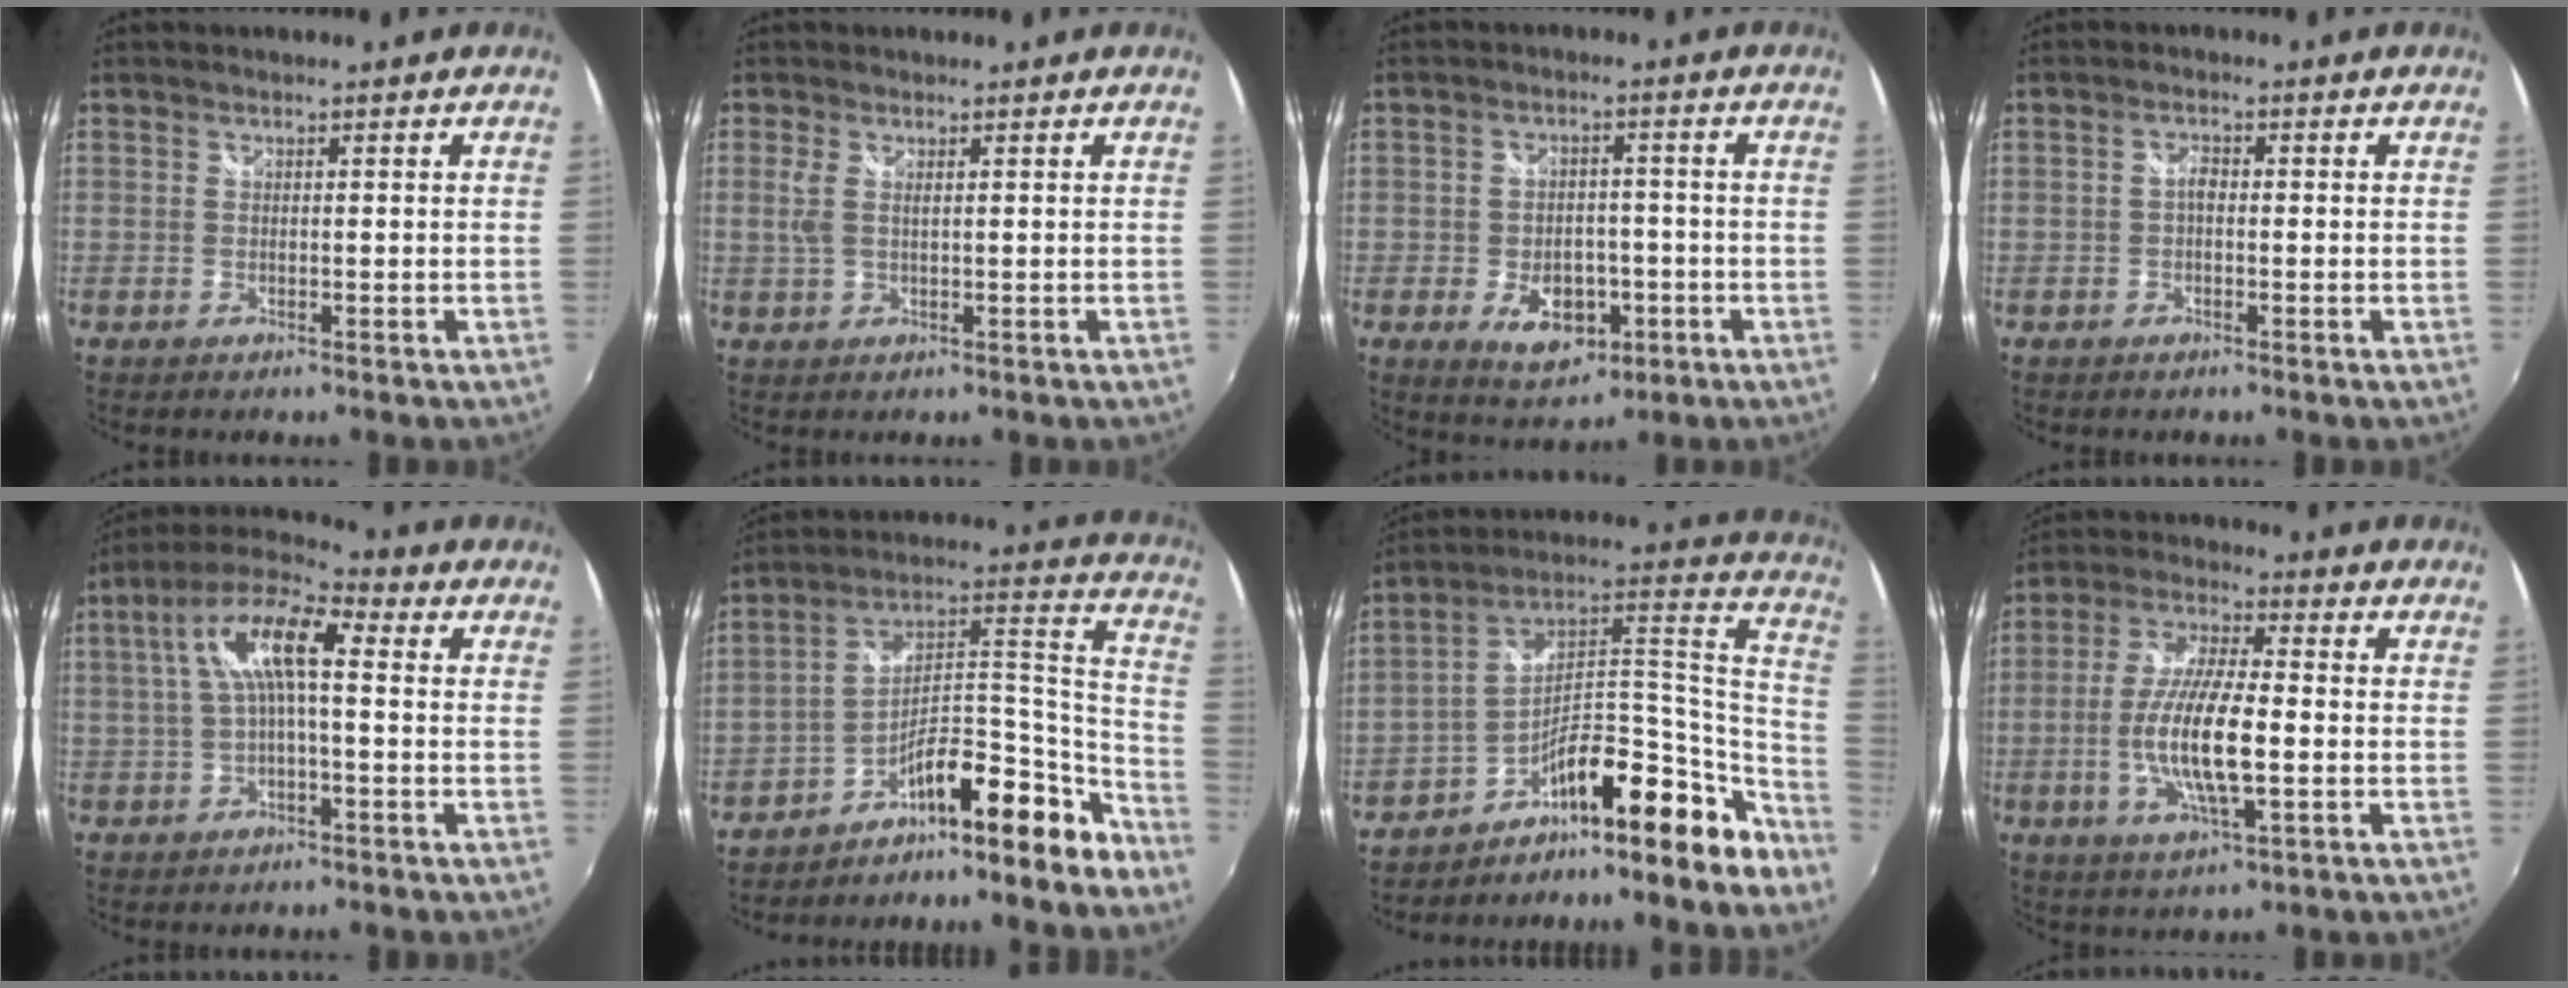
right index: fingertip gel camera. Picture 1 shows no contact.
{"total": 2.5, "force": [0.7, 0.7, 2.3], "torque": [-0.048, -0.002, 0.012]}
{"total": 8.5, "force": [-3.3, 5.7, 5.4], "torque": [-0.104, -0.003, -0.041]}
{"total": 1.5, "force": [-0.3, 0.8, 1.3], "torque": [-0.025, 0.006, -0.009]}
{"total": 10.5, "force": [1.0, 3.1, 10.0], "torque": [-0.198, 0.027, 0.015]}
{"total": 15.1, "force": [-13.2, 3.0, 6.7], "torque": [-0.065, 0.059, -0.220]}
{"total": 20.2, "force": [-15.2, 7.4, 11.0], "torque": [-0.128, 0.057, -0.236]}
{"total": 12.9, "force": [-2.4, 3.1, 12.3], "torque": [-0.248, -0.007, -0.047]}